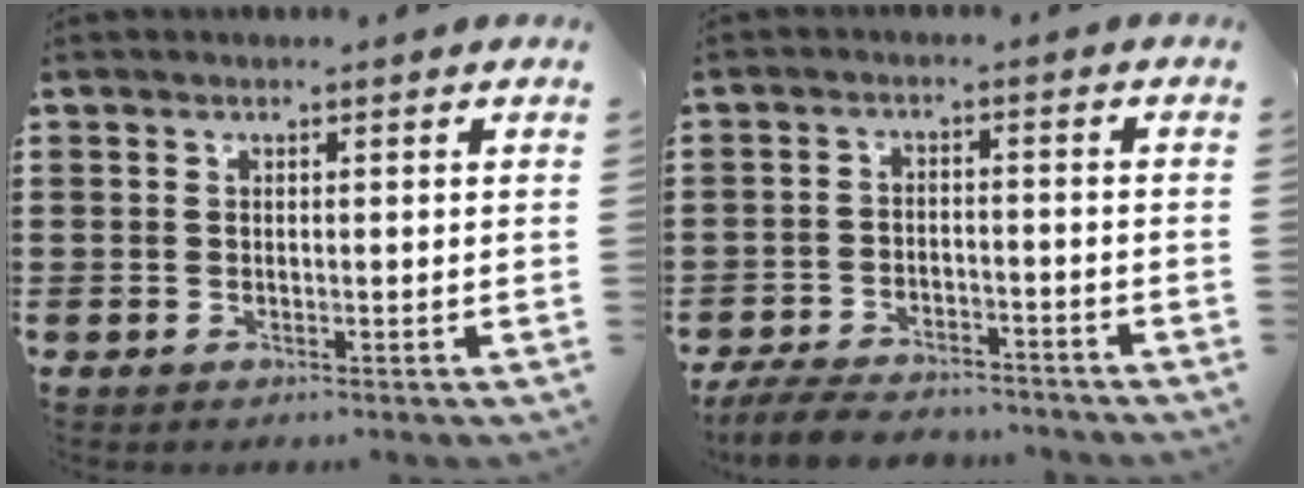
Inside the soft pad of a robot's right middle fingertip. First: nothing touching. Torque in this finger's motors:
{"motor_torque": [0.21, -0.19, 0.21, 0.10]}